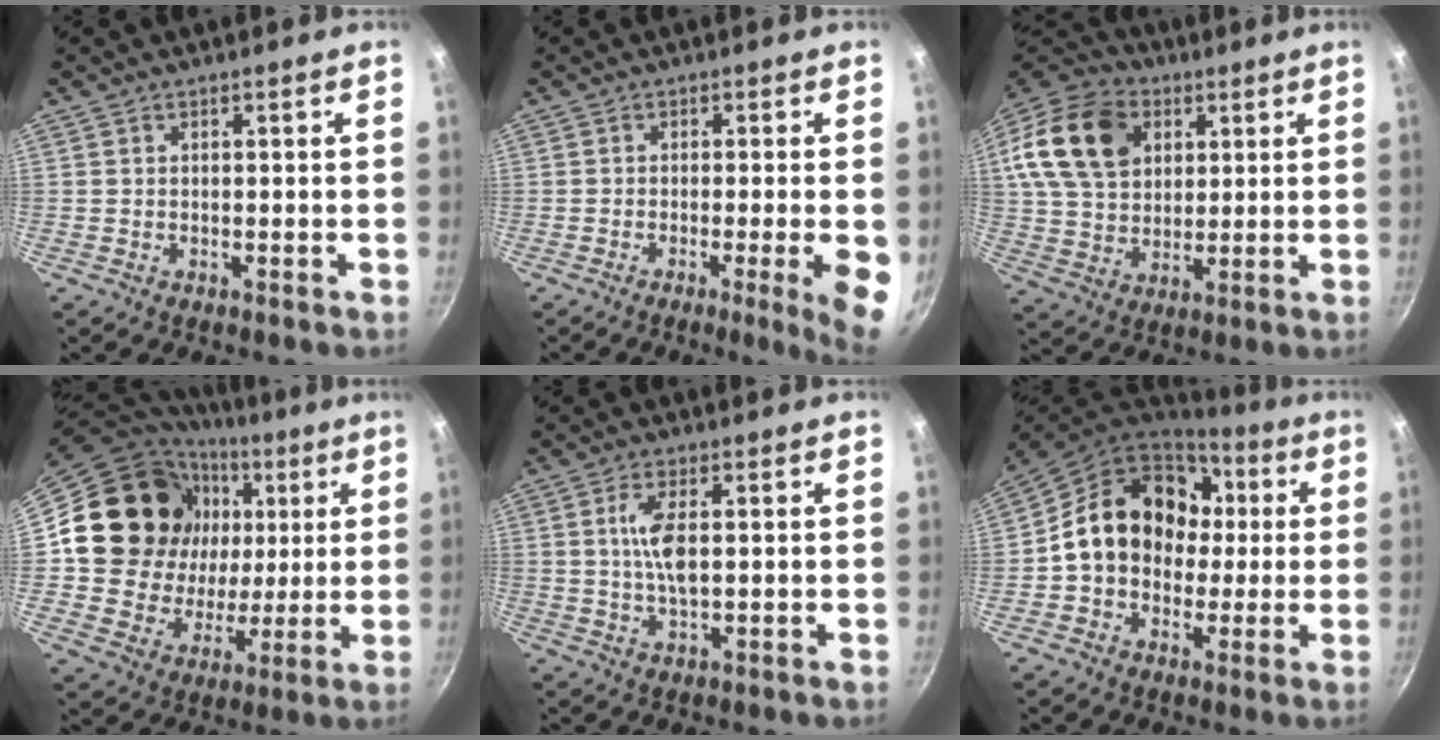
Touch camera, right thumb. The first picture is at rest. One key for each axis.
{"total": 7.0, "fx": -1.9, "fy": 0.3, "fz": 6.8, "tx": -0.086, "ty": 0.001, "tz": -0.027}
{"total": 22.1, "fx": 7.7, "fy": 16.2, "fz": 12.9, "tx": -0.245, "ty": 0.017, "tz": 0.136}
{"total": 24.4, "fx": 6.0, "fy": 20.5, "fz": 11.7, "tx": -0.190, "ty": 0.007, "tz": 0.114}
{"total": 6.2, "fx": 0.8, "fy": 2.2, "fz": 5.7, "tx": -0.118, "ty": 0.000, "tz": 0.015}
{"total": 18.9, "fx": 1.9, "fy": 15.3, "fz": 10.9, "tx": -0.152, "ty": 0.041, "tz": 0.027}